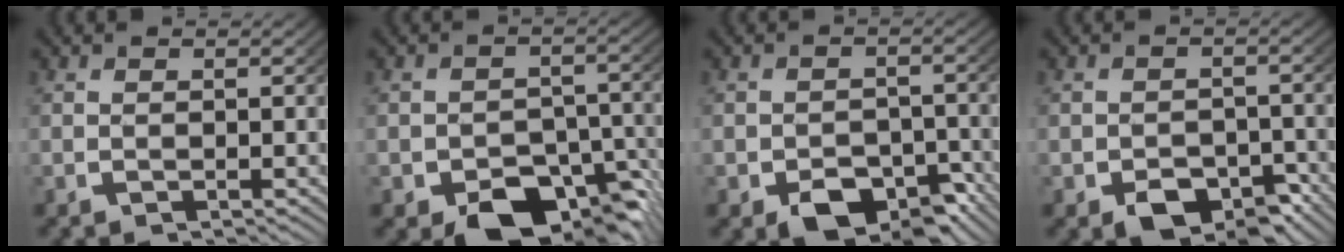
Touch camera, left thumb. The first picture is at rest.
{"total": 9.3, "force": [-5.3, 5.6, 5.2], "torque": [-0.088, -0.052, -0.065]}
{"total": 7.1, "force": [-4.0, 4.4, 3.9], "torque": [-0.064, -0.041, -0.054]}
{"total": 6.0, "force": [-3.3, 3.8, 3.3], "torque": [-0.051, -0.036, -0.045]}